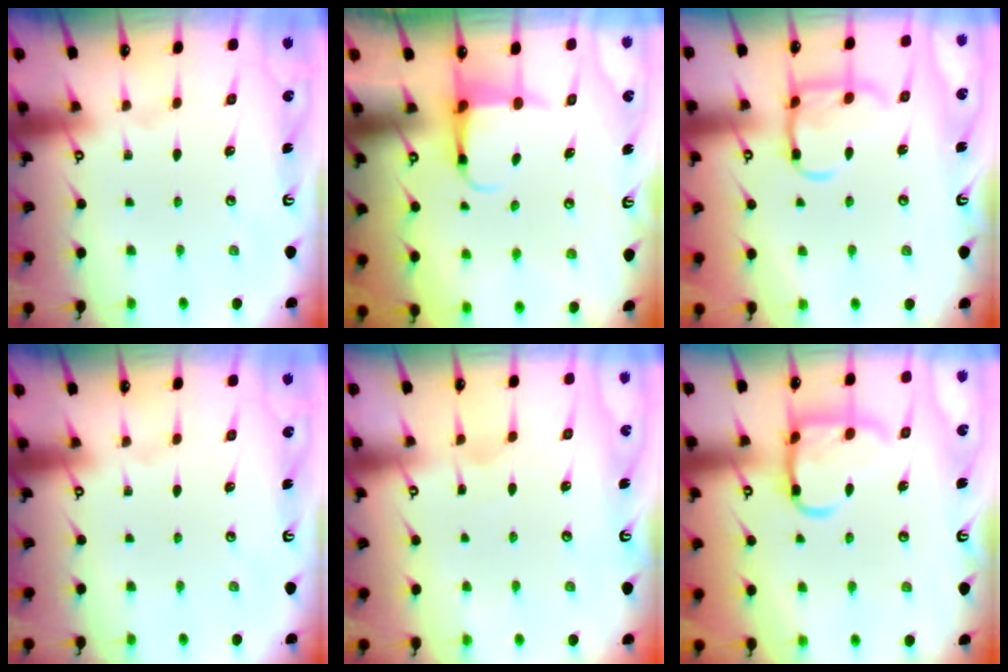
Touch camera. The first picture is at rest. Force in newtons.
{"total": 4.0, "press": 3.9, "slide": 0.4}
{"total": 12.9, "press": 12.8, "slide": 1.1}
{"total": 0.0}
{"total": 3.2, "press": 3.1, "slide": 0.4}
{"total": 15.5, "press": 15.4, "slide": 1.3}